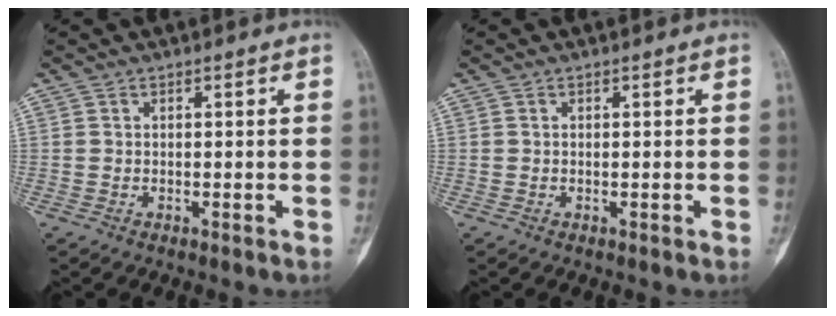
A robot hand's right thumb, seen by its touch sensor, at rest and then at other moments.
{"total": 0.0}